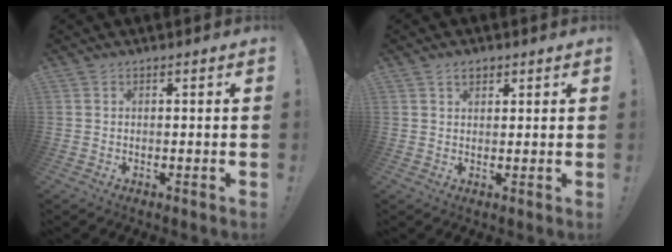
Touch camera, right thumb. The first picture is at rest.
{"total": 2.8, "force": [1.6, 1.8, 1.4], "torque": [-0.024, 0.000, 0.028]}